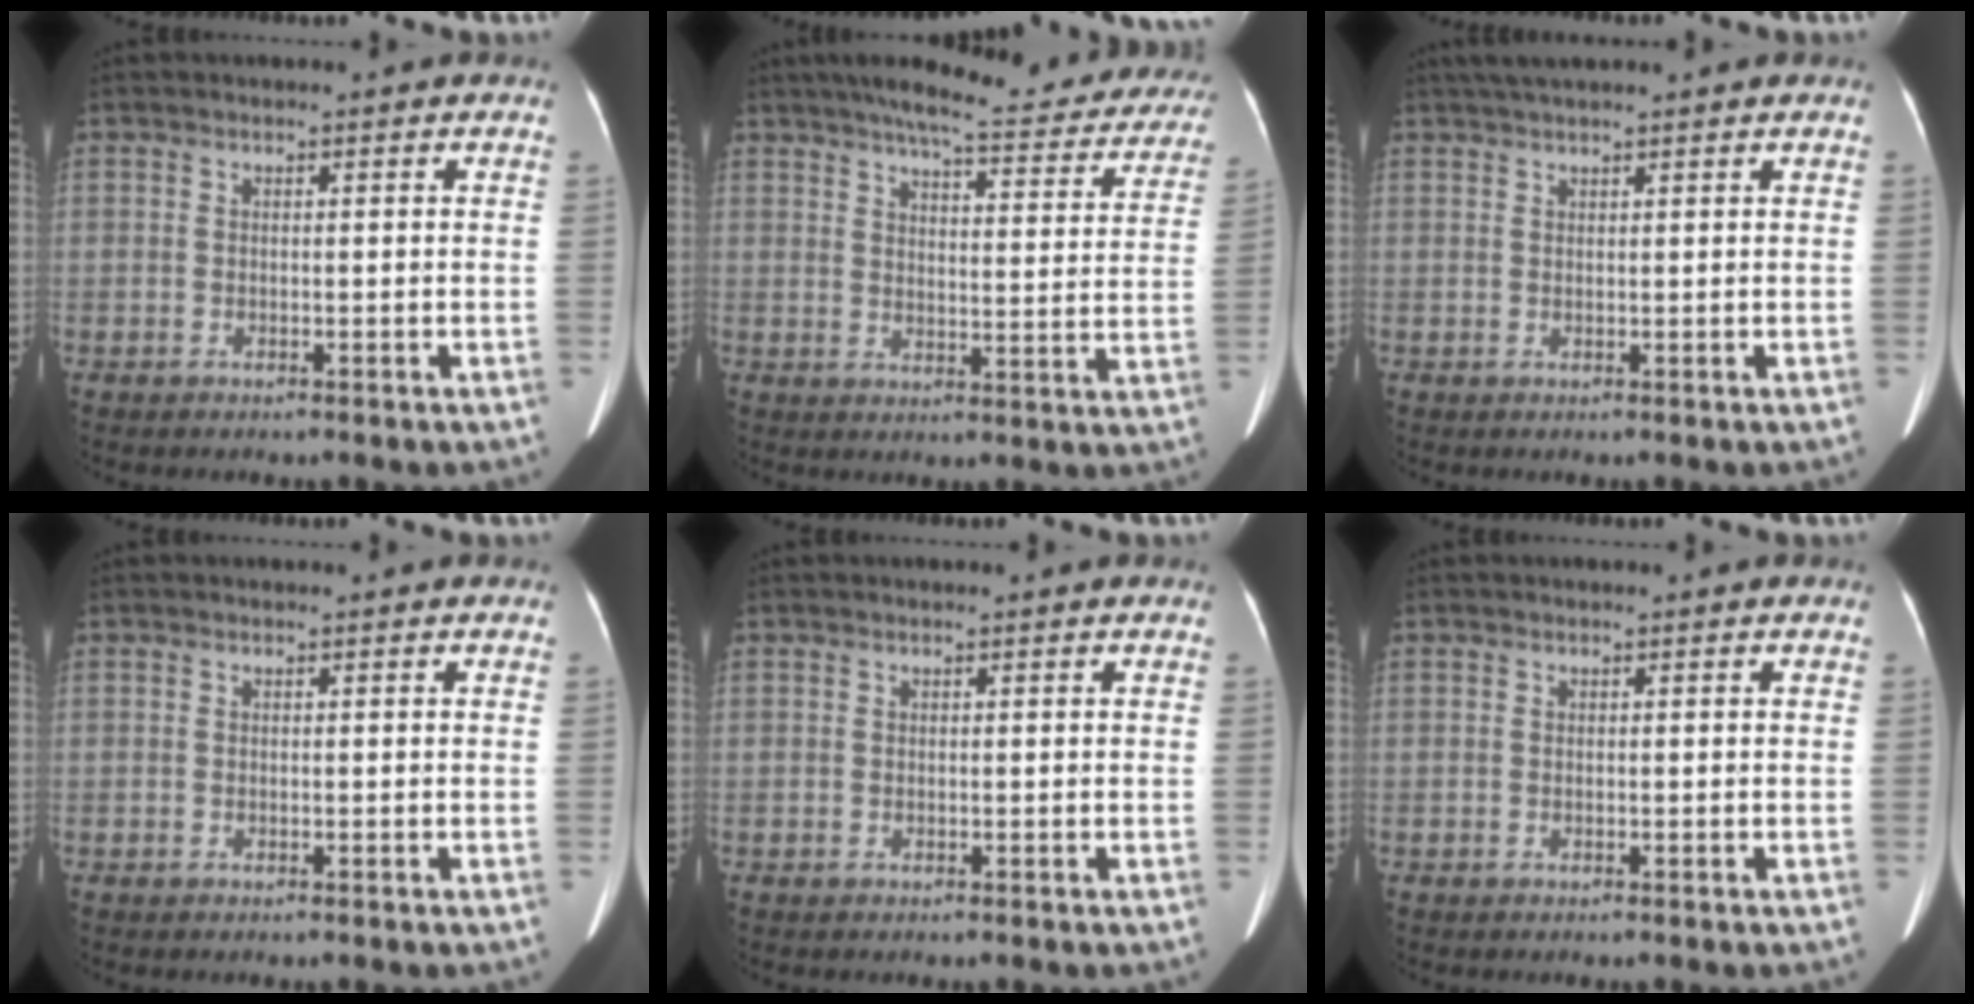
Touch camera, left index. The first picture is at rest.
{"total": 22.1, "force": [19.1, 4.1, 10.2], "torque": [-0.130, -0.019, 0.224]}
{"total": 5.5, "force": [4.6, 0.2, 3.0], "torque": [-0.045, 0.036, 0.074]}
{"total": 0.0}
{"total": 0.0}
{"total": 0.0}